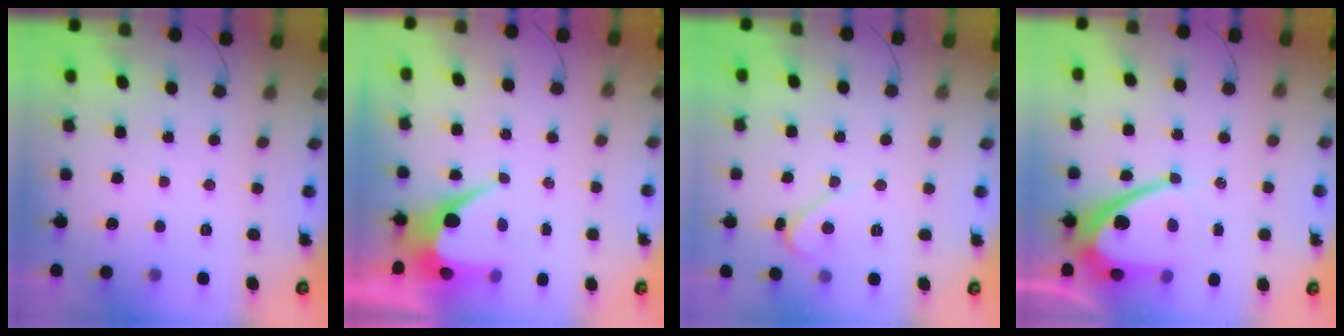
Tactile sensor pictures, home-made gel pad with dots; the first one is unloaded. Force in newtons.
{"total": 7.0, "press": 7.0, "slide": 0.5}
{"total": 2.5, "press": 2.5, "slide": 0.2}
{"total": 12.1, "press": 12.1, "slide": 0.8}